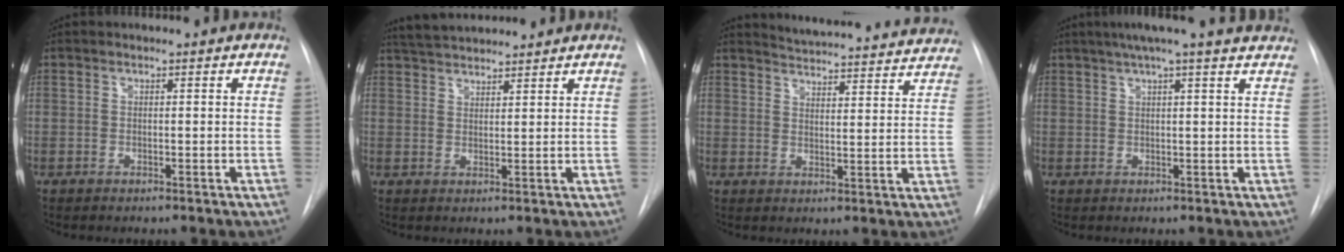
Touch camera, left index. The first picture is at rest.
{"total": 7.9, "force": [7.4, 1.2, 2.5], "torque": [-0.048, 0.035, 0.122]}
{"total": 22.1, "force": [21.2, 2.9, 5.6], "torque": [-0.077, -0.045, 0.253]}
{"total": 14.3, "force": [12.5, 0.3, 6.9], "torque": [-0.109, 0.022, 0.149]}